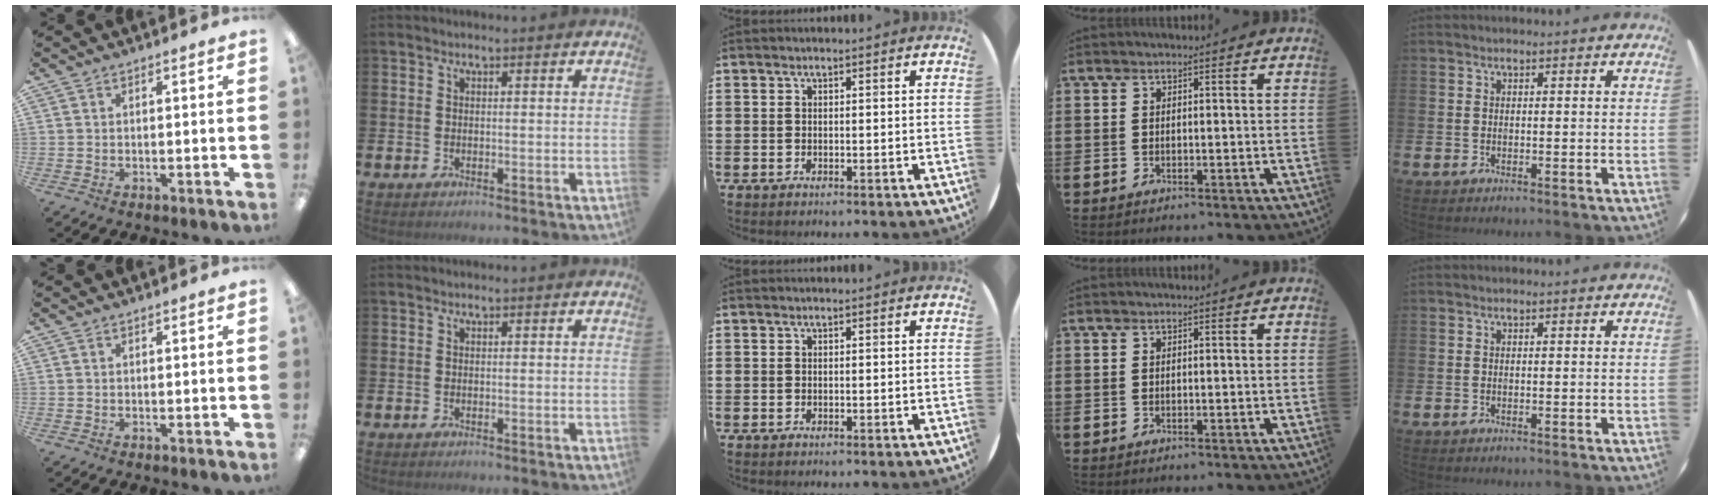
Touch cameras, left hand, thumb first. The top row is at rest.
{}